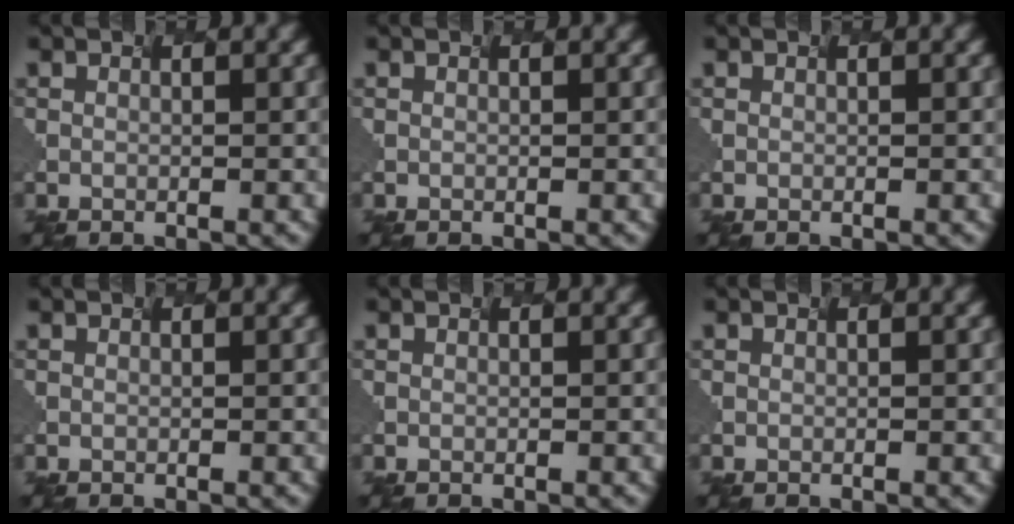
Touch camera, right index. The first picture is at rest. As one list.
[{"total": 0.0}, {"total": 0.0}, {"total": 0.0}, {"total": 0.0}, {"total": 0.0}]